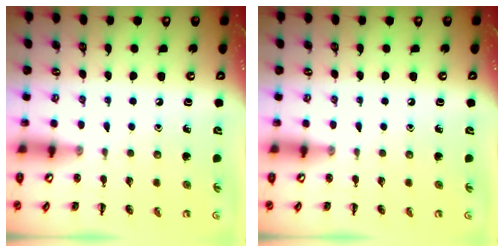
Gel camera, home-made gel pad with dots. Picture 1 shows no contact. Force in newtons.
{"total": 0.0}